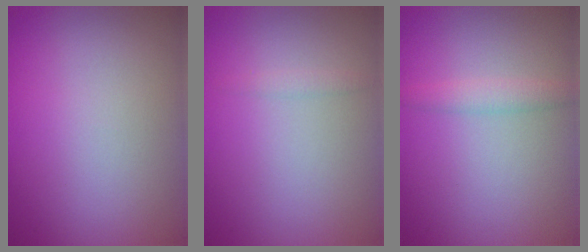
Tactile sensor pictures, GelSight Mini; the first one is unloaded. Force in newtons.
{"total": 0.8, "press": 0.8, "slide": 0.0}
{"total": 1.6, "press": 1.6, "slide": 0.1}